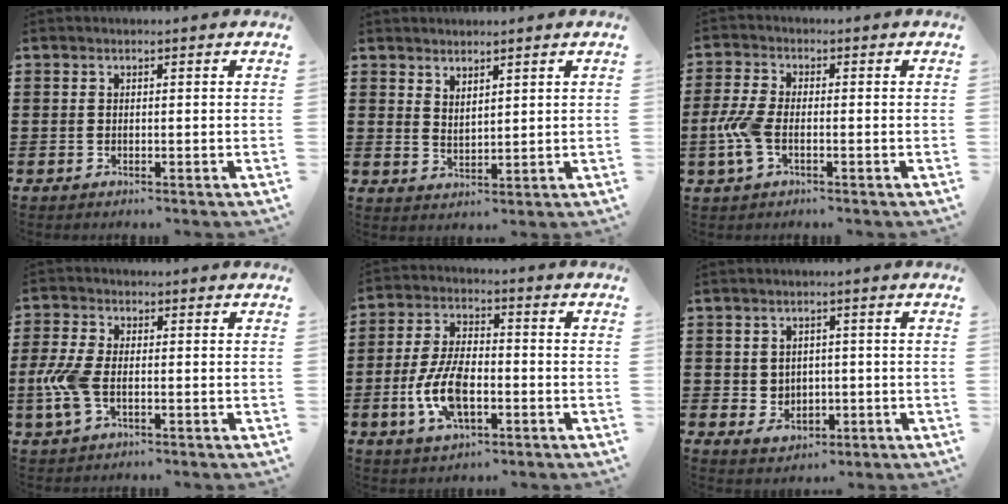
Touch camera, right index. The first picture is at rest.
{"total": 2.2, "force": [2.1, 0.2, -0.3], "torque": [0.001, 0.001, 0.042]}
{"total": 5.0, "force": [-1.2, 2.3, 4.2], "torque": [-0.107, -0.005, -0.029]}
{"total": 5.6, "force": [-1.0, 2.6, 4.9], "torque": [-0.126, -0.010, -0.025]}
{"total": 9.1, "force": [-2.5, 4.3, 7.6], "torque": [-0.173, -0.003, -0.049]}
{"total": 2.5, "force": [0.6, 2.4, 0.3], "torque": [-0.011, 0.006, 0.007]}